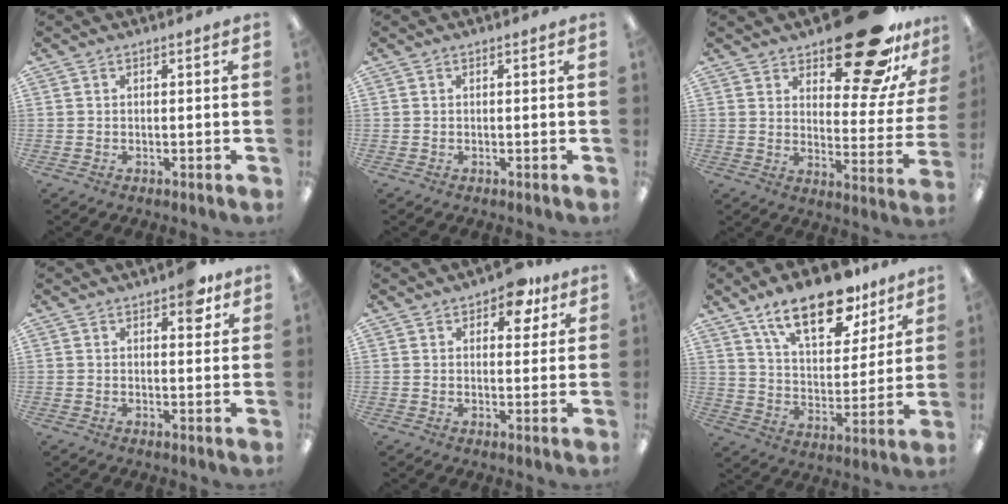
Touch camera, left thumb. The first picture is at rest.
{"total": 0.0}
{"total": 23.1, "force": [16.8, 8.5, 13.3], "torque": [-0.161, -0.109, 0.272]}
{"total": 5.9, "force": [3.5, 2.8, 3.9], "torque": [-0.035, -0.009, 0.052]}
{"total": 7.7, "force": [4.7, 4.1, 4.5], "torque": [-0.042, -0.018, 0.077]}
{"total": 19.3, "force": [13.2, 8.4, 11.4], "torque": [-0.180, -0.066, 0.224]}